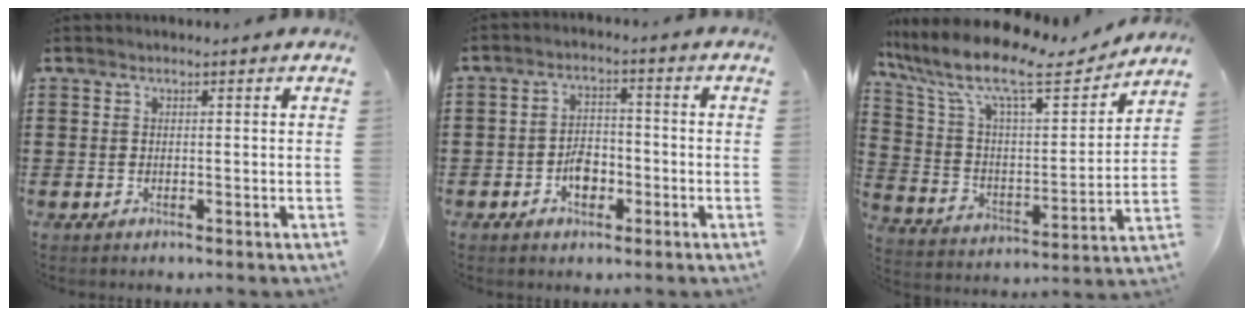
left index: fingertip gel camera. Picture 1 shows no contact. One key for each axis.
{"total": 4.0, "fx": -1.6, "fy": 2.5, "fz": 2.7, "tx": -0.050, "ty": 0.006, "tz": -0.031}
{"total": 12.8, "fx": 9.9, "fy": 2.8, "fz": 7.7, "tx": -0.187, "ty": -0.054, "tz": 0.166}